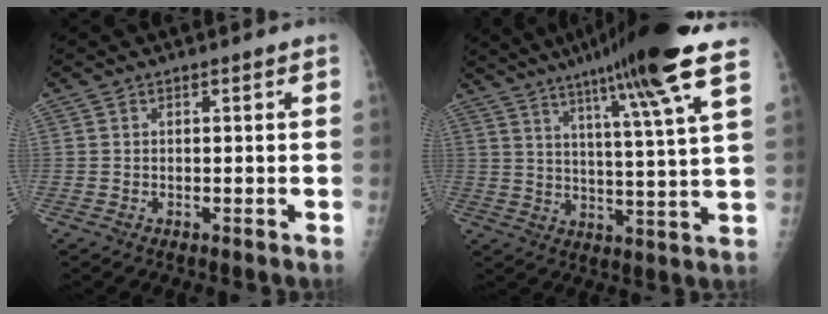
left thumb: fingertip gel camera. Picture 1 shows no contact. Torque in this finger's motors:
{"motor_torque": [4.08, 0.96, 1.35, -1.42, 0.48]}